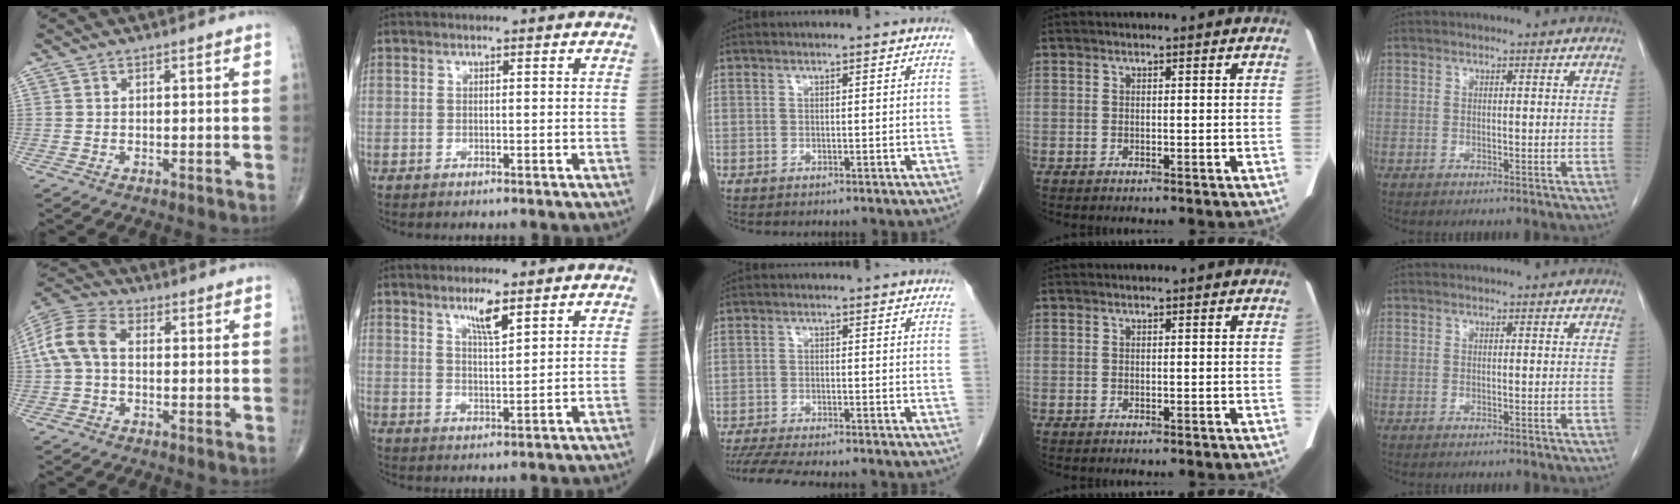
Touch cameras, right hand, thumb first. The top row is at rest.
{"thumb": {"total": 9.4, "force": [0.3, 6.2, 7.1], "torque": [-0.151, 0.029, -0.003]}, "index": {"total": 4.2, "force": [2.8, 0.4, 3.1], "torque": [-0.057, -0.005, 0.051]}, "middle": {"total": 12.0, "force": [-10.6, 1.4, 5.5], "torque": [-0.080, -0.014, -0.151]}}